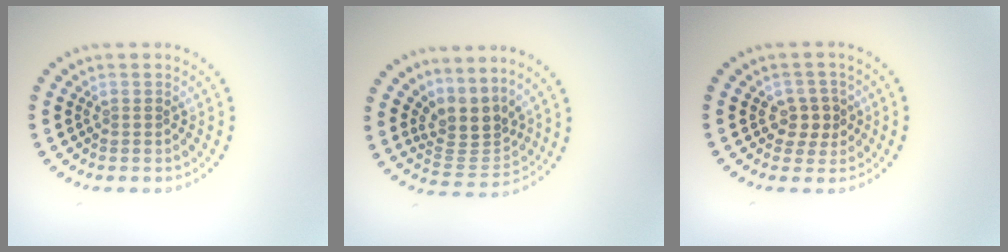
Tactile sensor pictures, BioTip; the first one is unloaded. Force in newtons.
{"total": 3.4, "press": 2.4, "slide": 2.3}
{"total": 2.2, "press": 2.1, "slide": 0.8}